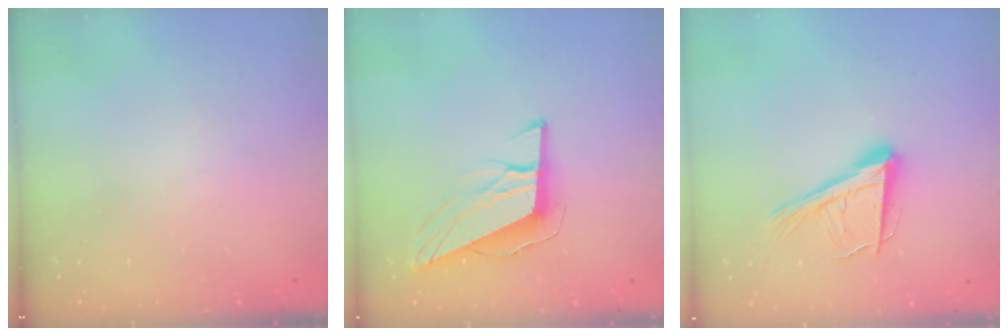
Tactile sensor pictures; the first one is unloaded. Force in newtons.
{"total": 10.7, "press": 10.2, "slide": 3.3}
{"total": 17.0, "press": 16.5, "slide": 3.9}